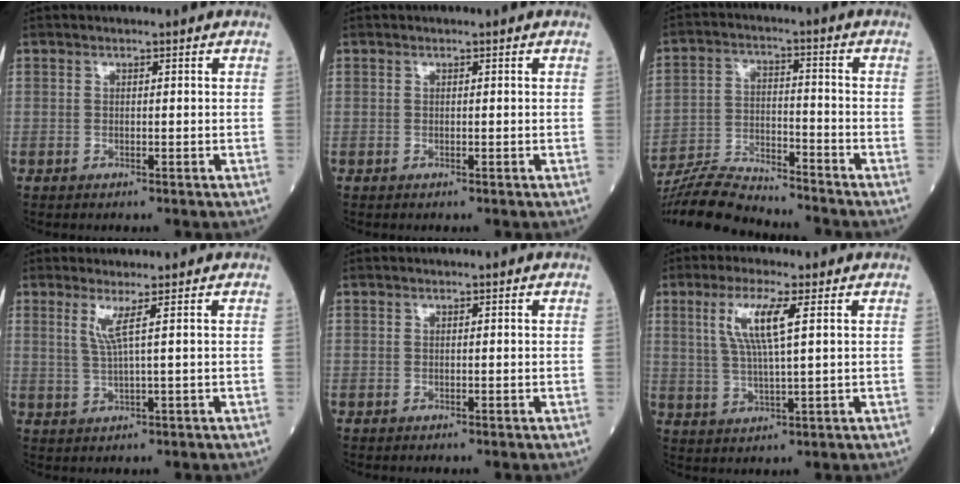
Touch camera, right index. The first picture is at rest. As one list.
[{"total": 0.0}, {"total": 11.0, "force": [-10.8, 0.7, 2.1], "torque": [-0.042, 0.000, -0.196]}, {"total": 2.9, "force": [1.2, -0.8, 2.5], "torque": [-0.055, -0.007, 0.027]}, {"total": 0.0}, {"total": 7.0, "force": [2.4, 0.3, 6.6], "torque": [-0.138, 0.004, 0.050]}]